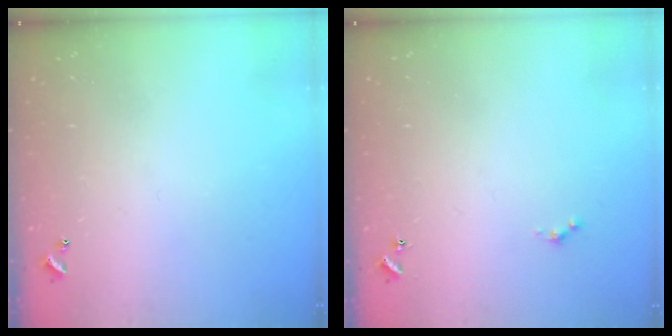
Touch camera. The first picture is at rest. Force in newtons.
{"total": 0.0}